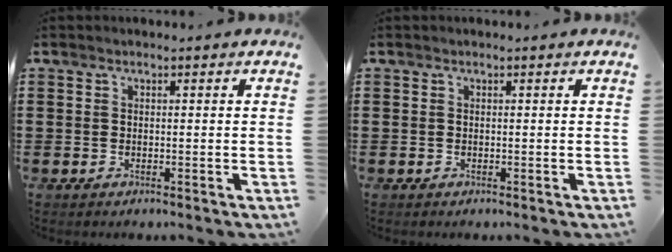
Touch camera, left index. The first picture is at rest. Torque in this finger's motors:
{"motor_torque": [-0.94, 1.19, 0.00, 0.00]}